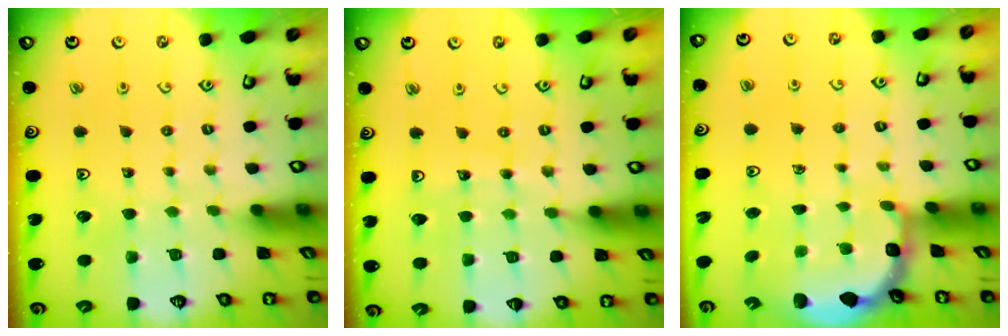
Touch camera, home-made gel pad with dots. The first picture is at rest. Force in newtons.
{"total": 9.1, "press": 8.8, "slide": 2.1}
{"total": 2.8, "press": 2.5, "slide": 1.4}